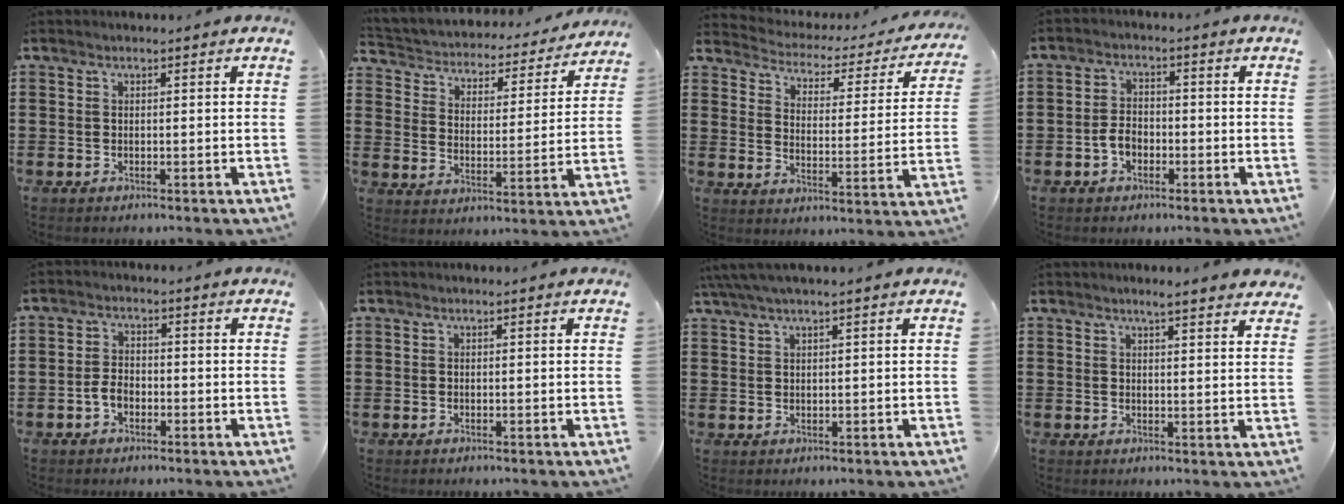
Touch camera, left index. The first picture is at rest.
{"total": 2.7, "force": [2.6, 0.6, 0.1], "torque": [-0.023, -0.028, 0.034]}
{"total": 2.3, "force": [2.2, 0.6, 0.4], "torque": [-0.027, -0.024, 0.026]}
{"total": 3.2, "force": [-1.2, 2.1, 2.1], "torque": [-0.055, -0.001, -0.028]}
{"total": 3.0, "force": [-1.1, 1.8, 2.1], "torque": [-0.055, -0.001, -0.026]}
{"total": 0.0}
{"total": 2.7, "force": [1.9, 0.0, 1.9], "torque": [-0.040, 0.004, 0.035]}
{"total": 3.1, "force": [2.8, -0.4, 1.3], "torque": [-0.033, -0.004, 0.050]}